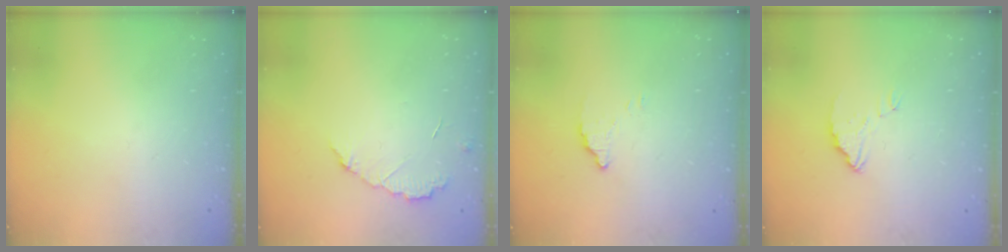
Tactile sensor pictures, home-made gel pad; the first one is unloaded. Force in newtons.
{"total": 5.4, "press": 5.4, "slide": 0.5}
{"total": 2.9, "press": 2.9, "slide": 0.1}
{"total": 3.4, "press": 3.4, "slide": 0.3}